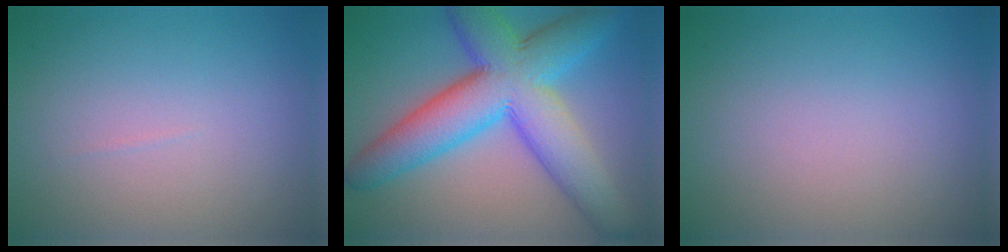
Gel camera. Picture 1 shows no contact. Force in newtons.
{"total": 11.4, "press": 11.4, "slide": 0.1}
{"total": 0.0}